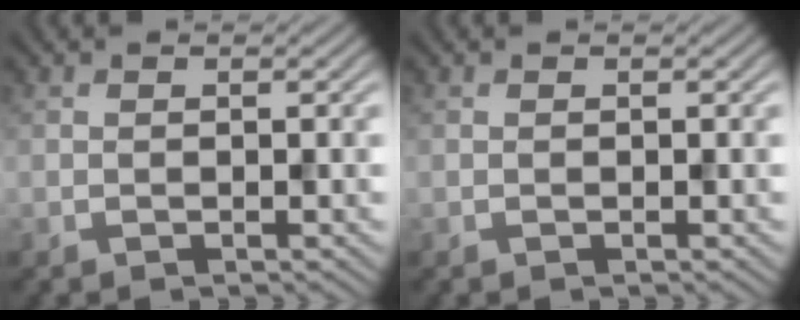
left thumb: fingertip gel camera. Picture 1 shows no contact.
{"total": 0.0}